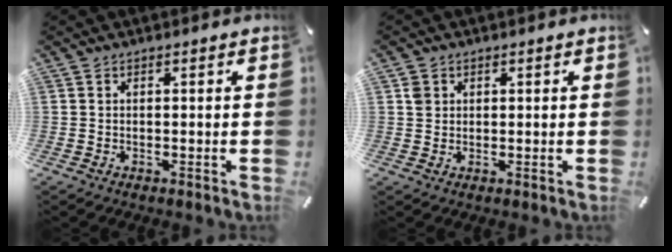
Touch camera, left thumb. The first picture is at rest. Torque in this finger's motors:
{"motor_torque": [0.12, -0.23, -0.03, -0.02, 0.05]}